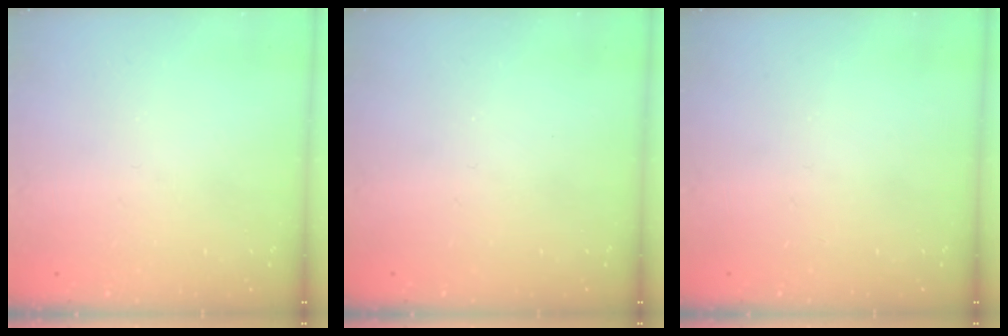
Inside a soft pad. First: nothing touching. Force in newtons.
{"total": 0.0}
{"total": 0.0}